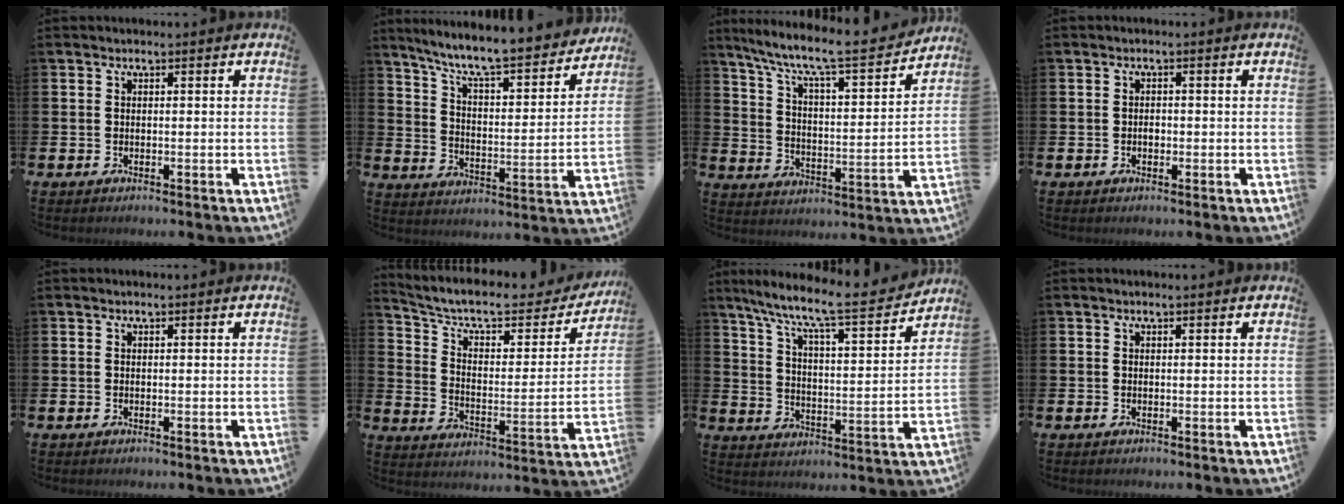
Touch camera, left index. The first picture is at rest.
{"total": 8.9, "force": [8.1, 0.9, 3.5], "torque": [-0.101, -0.062, 0.134]}
{"total": 8.8, "force": [7.8, 1.2, 4.0], "torque": [-0.104, -0.059, 0.125]}
{"total": 1.1, "force": [-0.2, 0.8, 0.7], "torque": [0.001, -0.002, -0.008]}
{"total": 0.0}
{"total": 8.9, "force": [7.4, 3.0, 3.9], "torque": [-0.100, -0.046, 0.121]}
{"total": 9.0, "force": [8.1, 0.7, 3.8], "torque": [-0.102, -0.062, 0.130]}
{"total": 0.0}